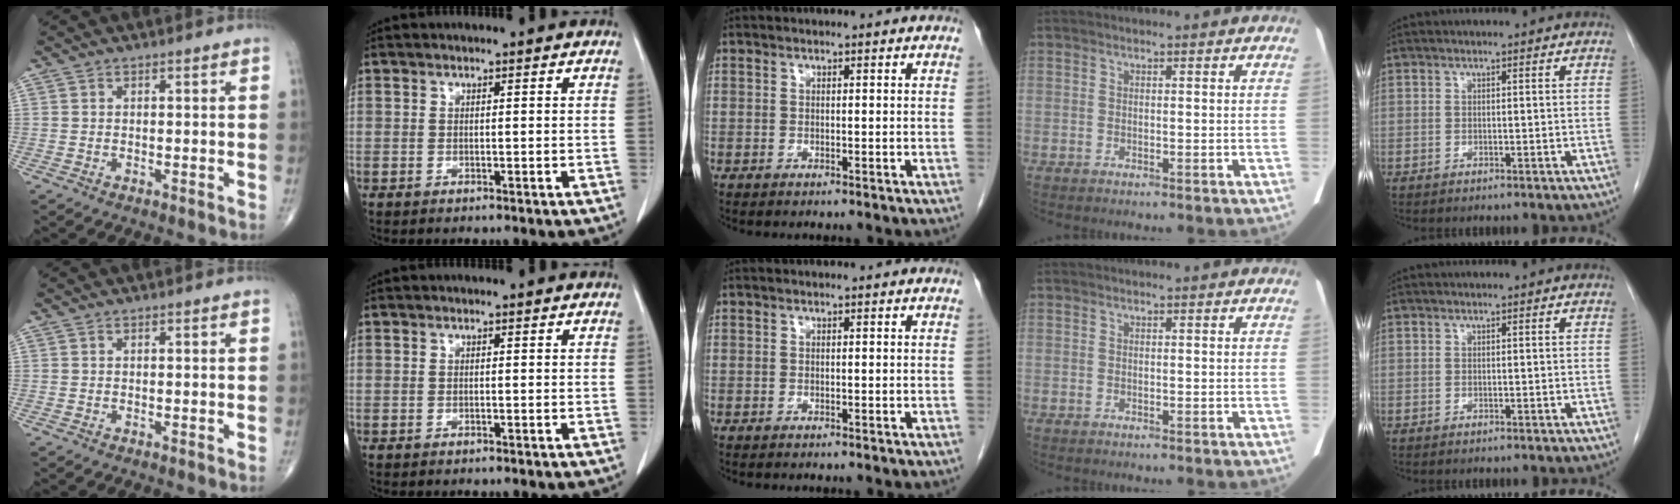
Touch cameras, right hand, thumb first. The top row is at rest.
{}